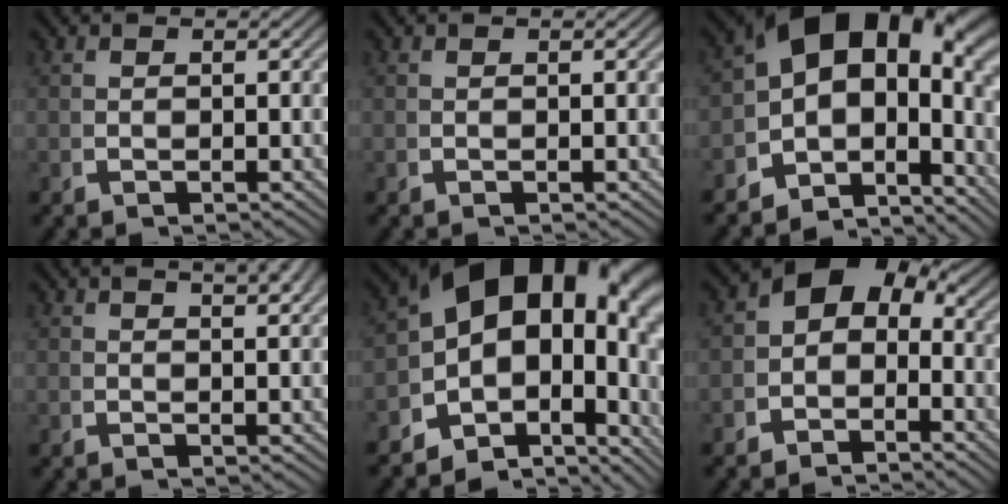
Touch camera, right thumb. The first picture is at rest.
{"total": 0.0}
{"total": 14.3, "force": [0.1, 9.6, 10.6], "torque": [-0.192, -0.029, 0.000]}
{"total": 3.6, "force": [2.2, 1.1, 2.7], "torque": [-0.025, 0.010, 0.033]}
{"total": 18.1, "force": [0.4, 11.9, 13.5], "torque": [-0.235, -0.032, 0.011]}
{"total": 5.5, "force": [-0.3, 4.1, 3.7], "torque": [-0.057, -0.008, -0.005]}